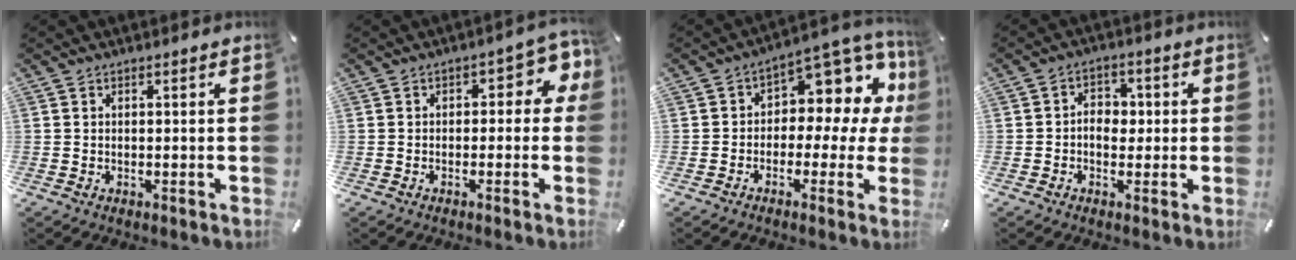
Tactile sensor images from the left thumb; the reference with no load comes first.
{"total": 5.4, "force": [0.4, 3.3, 4.3], "torque": [-0.053, 0.003, 0.000]}
{"total": 9.8, "force": [3.3, 6.2, 6.9], "torque": [-0.091, -0.033, 0.055]}
{"total": 5.3, "force": [-0.6, 4.0, 3.4], "torque": [-0.050, 0.006, -0.014]}